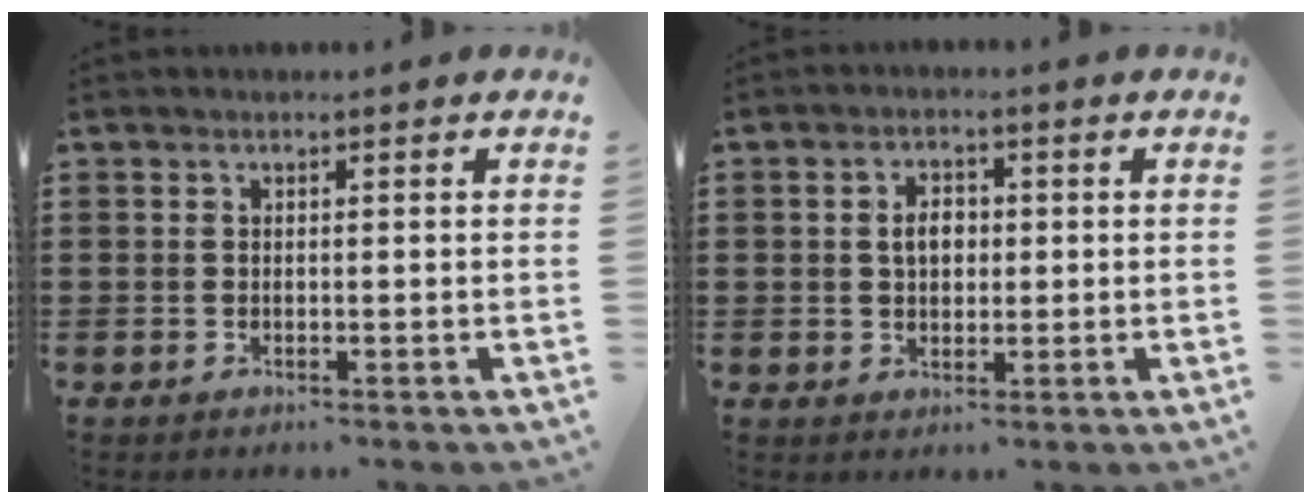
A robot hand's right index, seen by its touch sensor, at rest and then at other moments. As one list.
[{"total": 3.3, "force": [0.2, 2.2, 2.5], "torque": [-0.046, 0.006, 0.001]}]